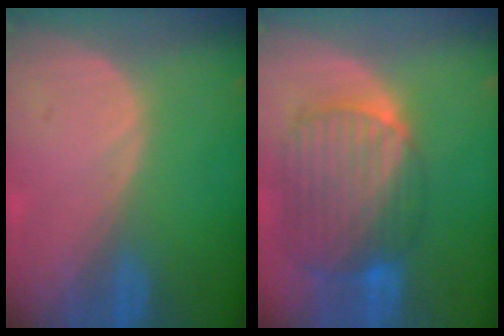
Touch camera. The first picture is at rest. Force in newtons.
{"total": 10.6, "press": 9.0, "slide": 5.5}